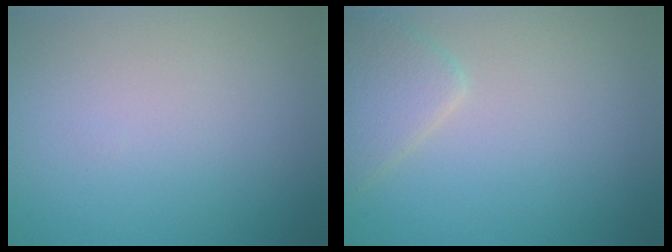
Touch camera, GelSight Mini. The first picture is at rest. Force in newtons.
{"total": 2.7, "press": 2.7, "slide": 0.1}